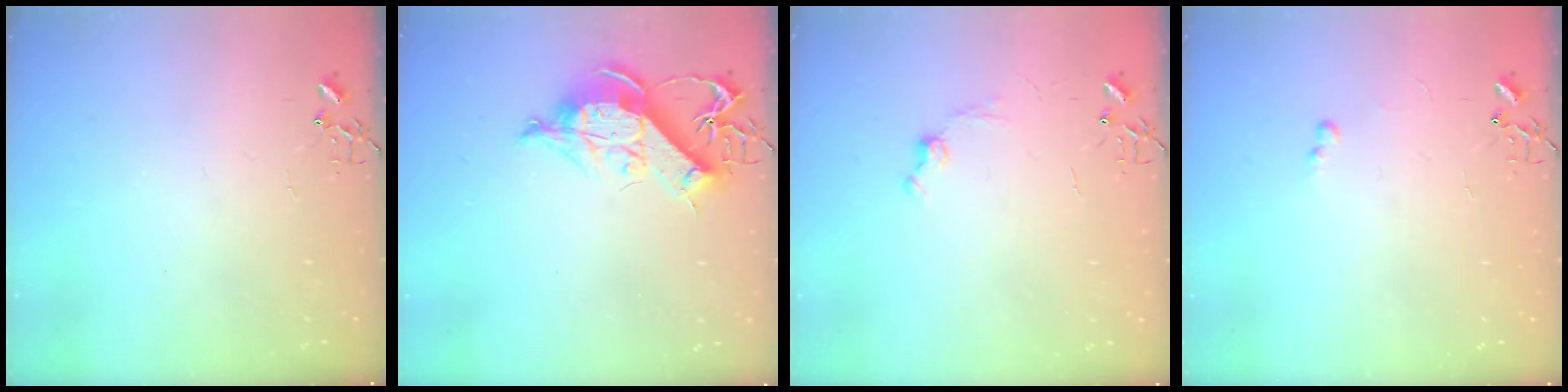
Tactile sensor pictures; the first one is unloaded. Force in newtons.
{"total": 12.9, "press": 12.9, "slide": 1.5}
{"total": 5.8, "press": 5.7, "slide": 0.7}
{"total": 4.4, "press": 4.4, "slide": 0.5}